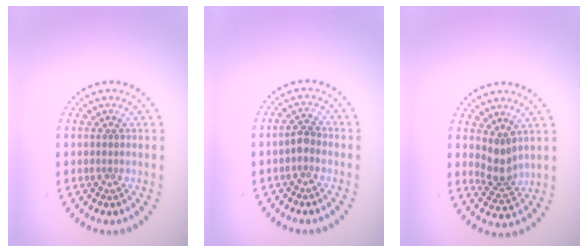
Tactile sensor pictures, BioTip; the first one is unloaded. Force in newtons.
{"total": 1.3, "press": 1.3, "slide": 0.5}
{"total": 2.6, "press": 2.0, "slide": 1.7}